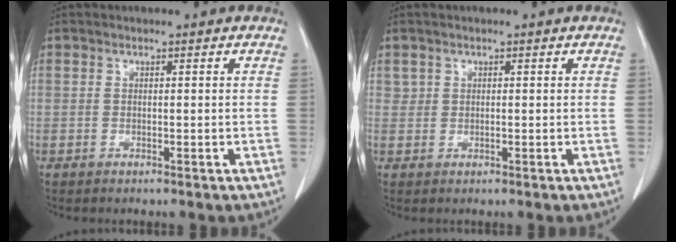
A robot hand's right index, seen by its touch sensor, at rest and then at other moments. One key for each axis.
{"total": 0.9, "fx": 0.5, "fy": 0.8, "fz": 0.0, "tx": 0.013, "ty": 0.003, "tz": 0.005}